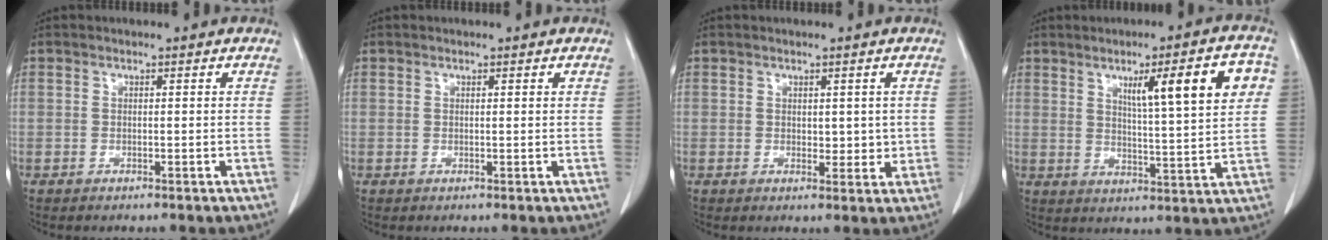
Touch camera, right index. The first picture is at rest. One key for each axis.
{"total": 0.5, "fx": 0.4, "fy": 0.0, "fz": 0.4, "tx": -0.006, "ty": 0.000, "tz": 0.005}
{"total": 2.6, "fx": 0.6, "fy": 1.7, "fz": 2.0, "tx": -0.019, "ty": -0.007, "tz": 0.012}
{"total": 12.5, "fx": 4.7, "fy": 0.9, "fz": 11.6, "tx": -0.165, "ty": 0.008, "tz": 0.068}